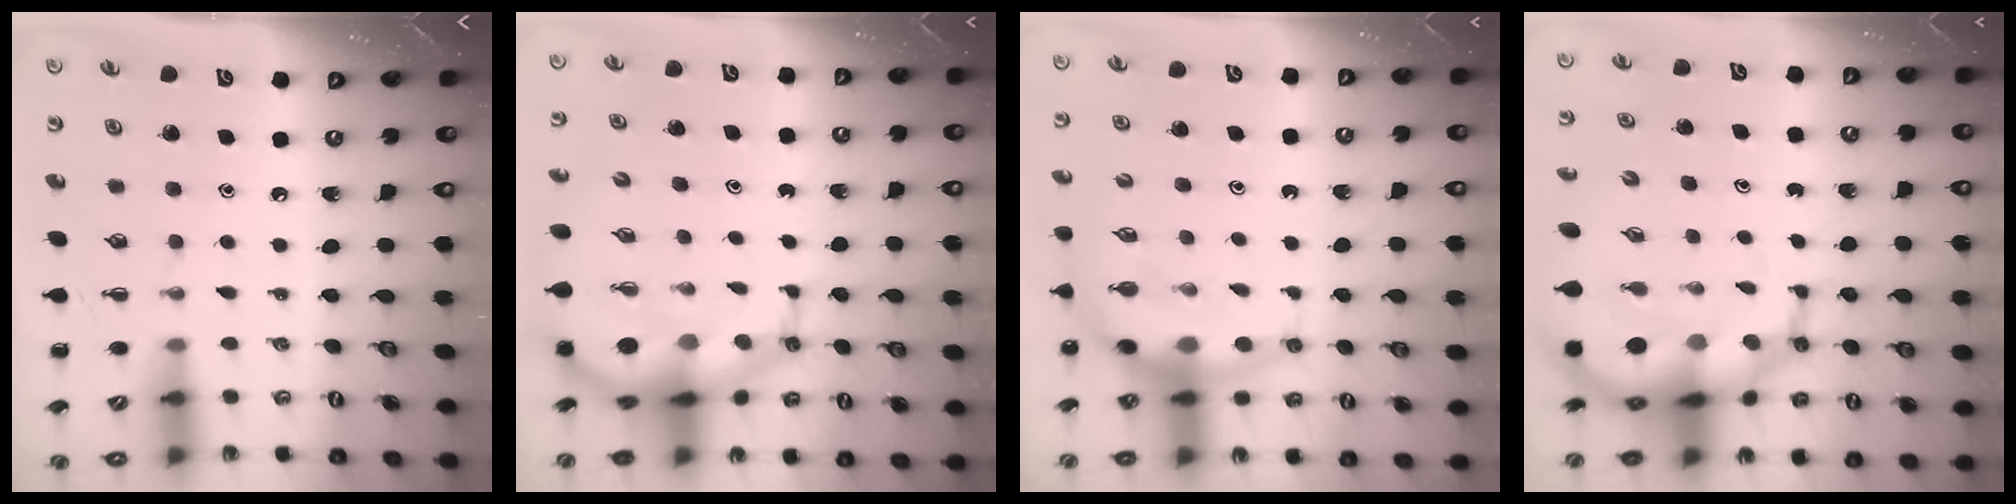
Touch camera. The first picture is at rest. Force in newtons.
{"total": 9.9, "press": 9.5, "slide": 2.8}
{"total": 7.2, "press": 7.2, "slide": 1.1}
{"total": 13.3, "press": 12.9, "slide": 3.2}